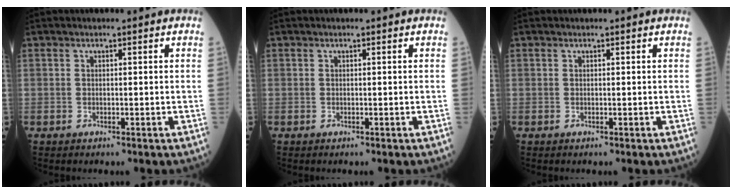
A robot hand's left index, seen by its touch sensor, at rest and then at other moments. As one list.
[{"total": 0.0}, {"total": 0.0}]